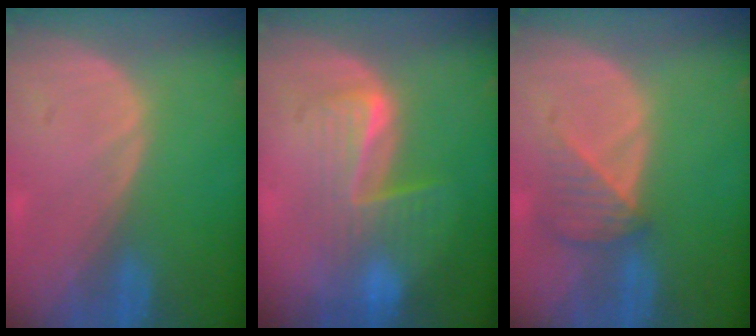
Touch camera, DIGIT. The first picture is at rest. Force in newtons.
{"total": 6.5, "press": 6.3, "slide": 1.5}
{"total": 3.8, "press": 3.5, "slide": 1.4}